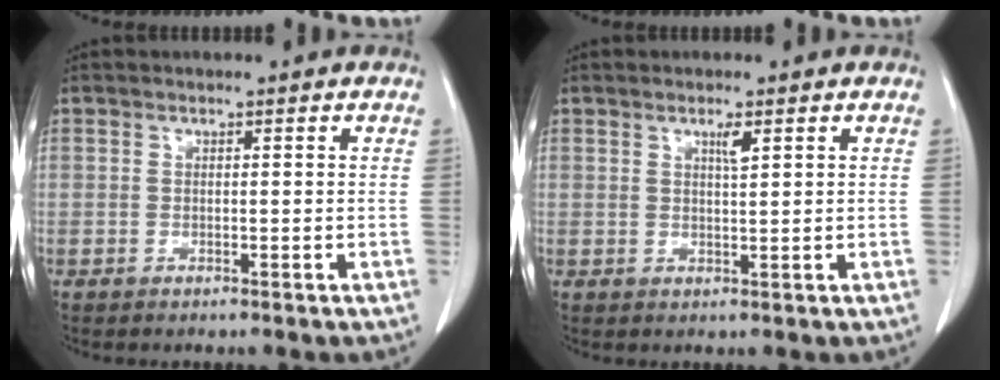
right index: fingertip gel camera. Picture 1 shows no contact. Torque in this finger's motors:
{"motor_torque": [0.18, -0.06, 0.01, 0.03]}